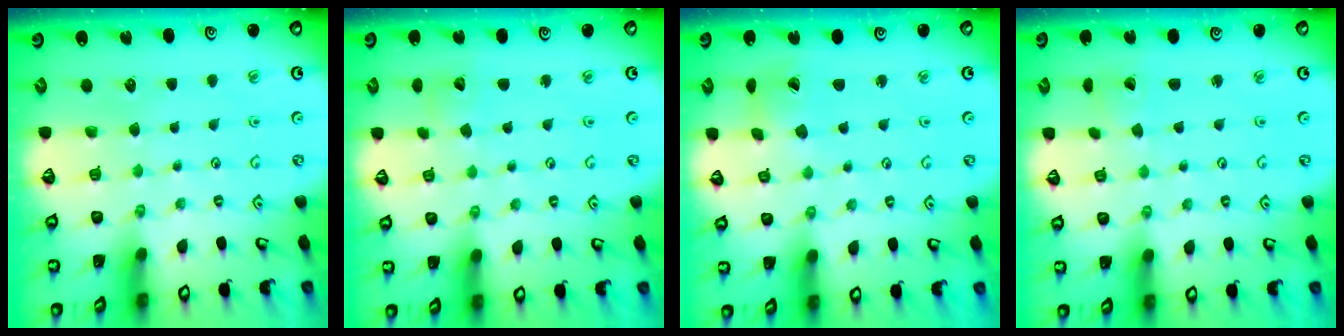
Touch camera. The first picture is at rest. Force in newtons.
{"total": 3.9, "press": 3.9, "slide": 0.2}
{"total": 3.0, "press": 2.9, "slide": 0.5}
{"total": 2.1, "press": 2.1, "slide": 0.1}